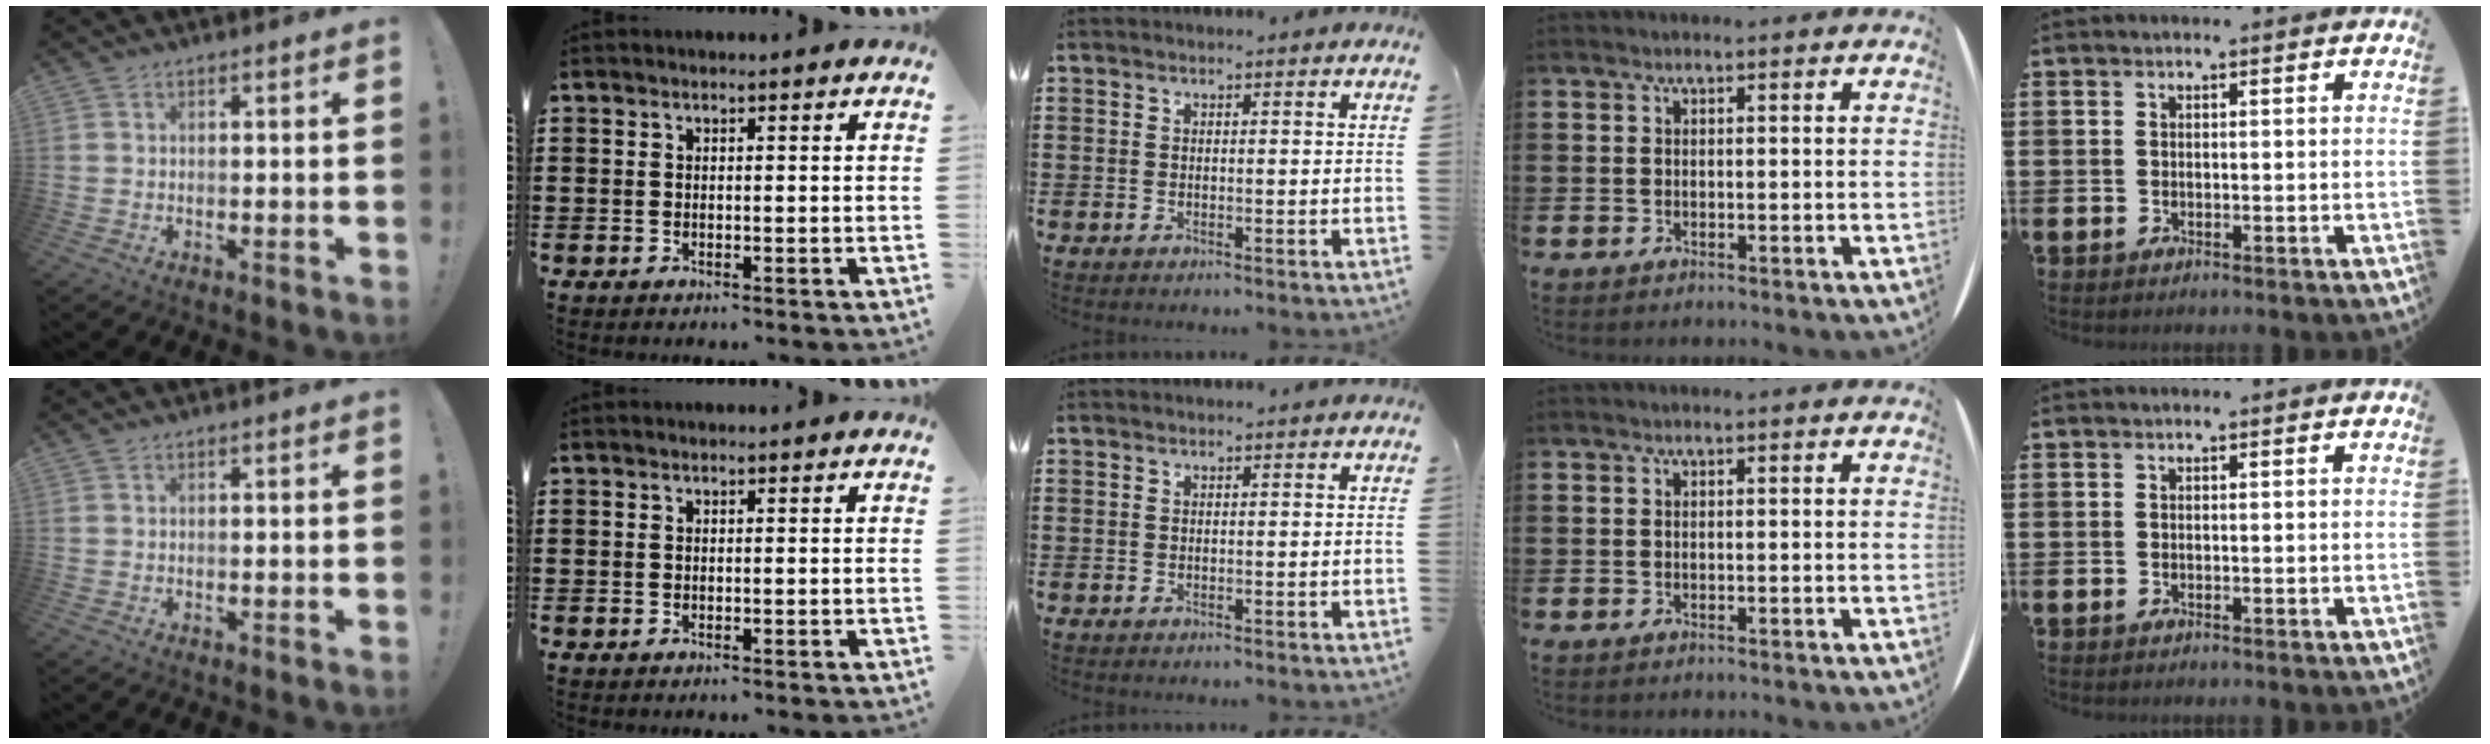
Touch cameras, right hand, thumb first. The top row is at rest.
{}